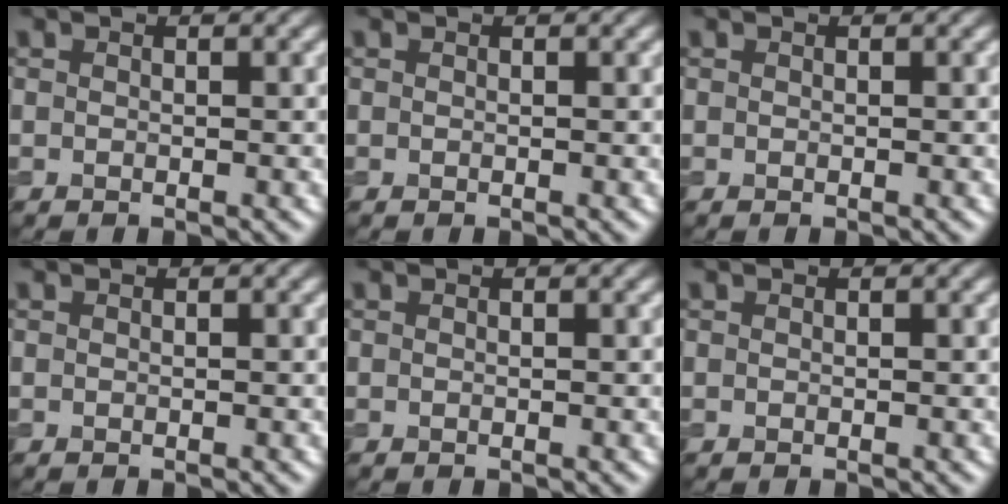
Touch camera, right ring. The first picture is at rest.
{"total": 0.0}
{"total": 0.0}
{"total": 0.0}
{"total": 0.0}
{"total": 0.0}